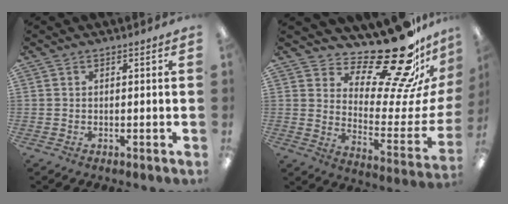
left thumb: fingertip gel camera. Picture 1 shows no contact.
{"total": 26.9, "force": [20.6, 8.7, 14.9], "torque": [-0.198, -0.156, 0.337]}